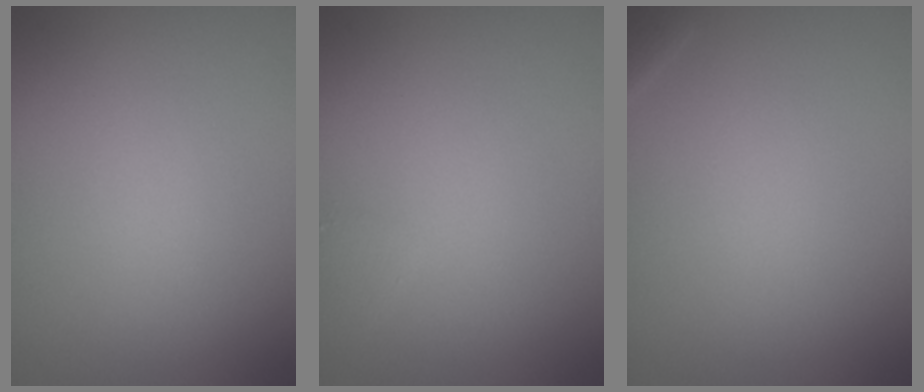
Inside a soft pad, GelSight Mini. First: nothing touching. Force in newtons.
{"total": 0.6, "press": 0.6, "slide": 0.0}
{"total": 1.1, "press": 1.1, "slide": 0.1}